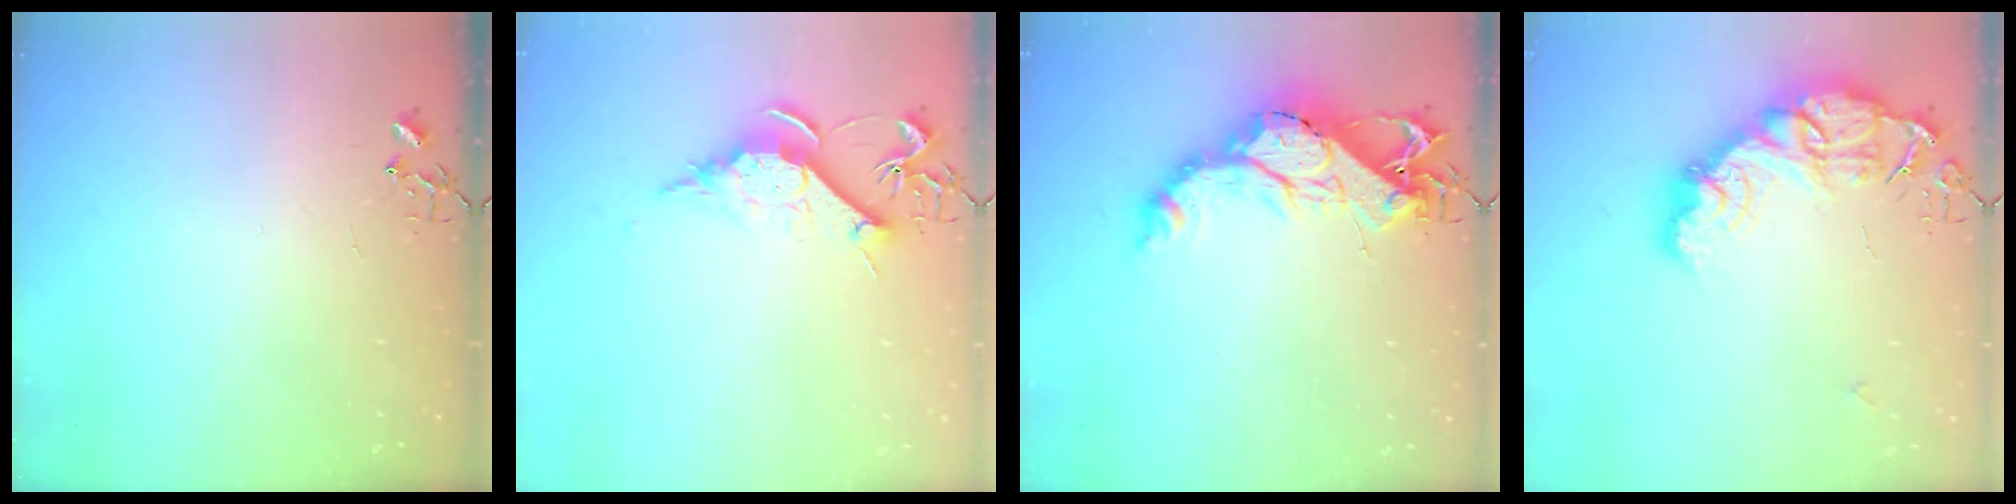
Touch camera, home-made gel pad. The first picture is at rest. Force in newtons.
{"total": 10.8, "press": 10.8, "slide": 0.1}
{"total": 18.0, "press": 17.9, "slide": 1.7}
{"total": 18.2, "press": 18.2, "slide": 1.3}